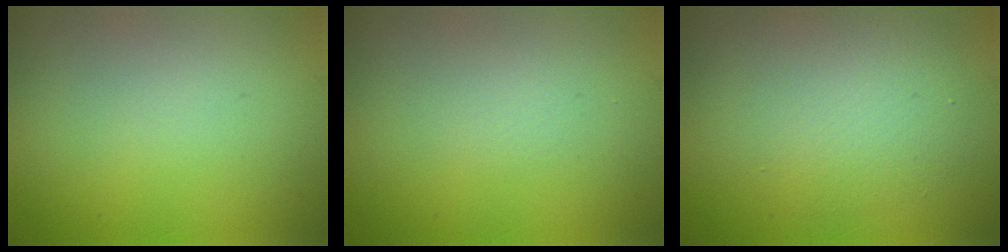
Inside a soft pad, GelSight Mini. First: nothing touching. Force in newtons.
{"total": 1.0, "press": 0.9, "slide": 0.1}
{"total": 5.0, "press": 5.0, "slide": 0.3}